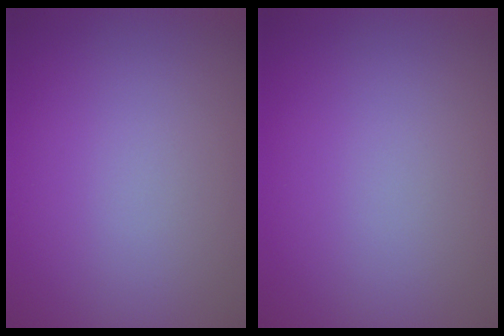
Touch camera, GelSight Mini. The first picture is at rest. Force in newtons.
{"total": 0.0}